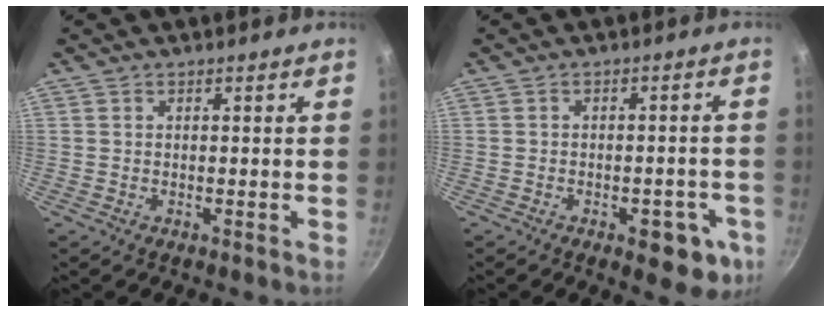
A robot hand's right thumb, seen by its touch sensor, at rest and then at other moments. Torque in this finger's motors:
{"motor_torque": [0.95, 0.89, -0.16, -0.07, 0.12]}